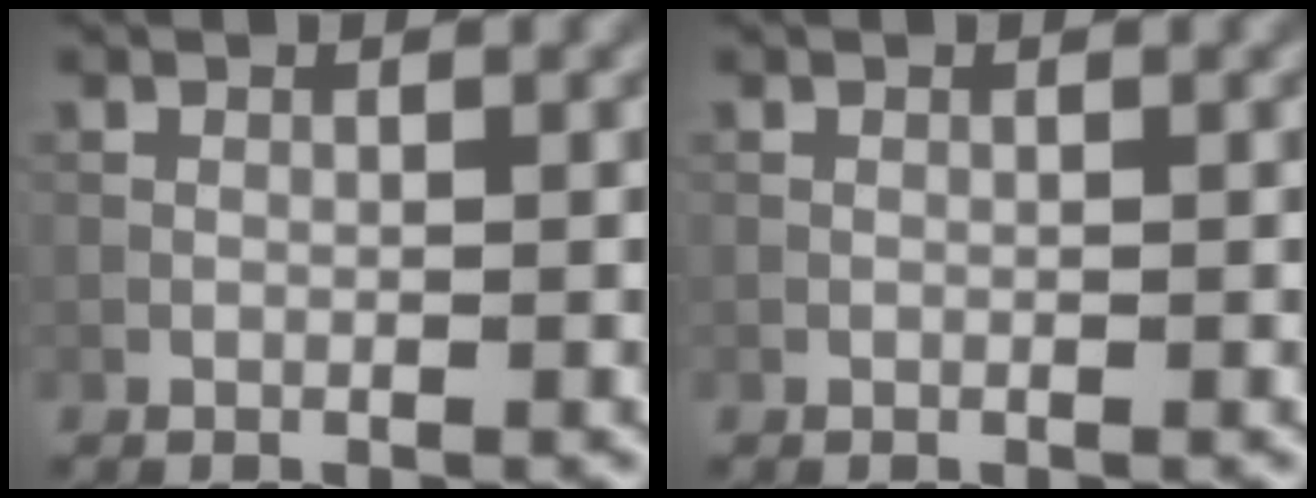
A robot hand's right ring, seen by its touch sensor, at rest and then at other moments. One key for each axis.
{"total": 0.0}